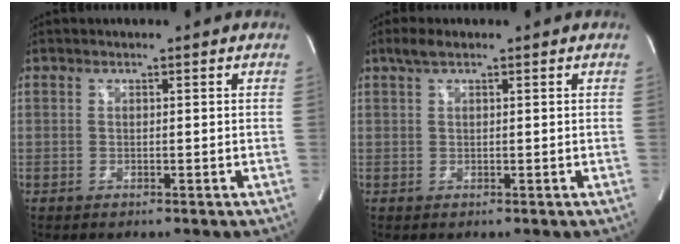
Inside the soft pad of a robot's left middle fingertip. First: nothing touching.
{"total": 2.1, "force": [1.4, 0.5, 1.5], "torque": [-0.037, 0.014, 0.029]}